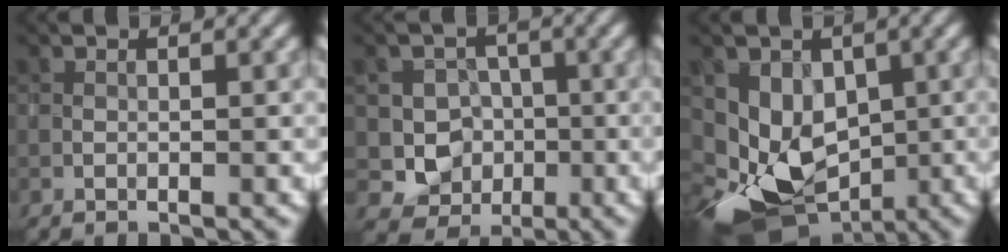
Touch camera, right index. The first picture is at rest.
{"total": 4.5, "force": [-0.5, 4.2, 1.3], "torque": [0.005, 0.000, -0.027]}
{"total": 8.2, "force": [-0.8, 6.3, 5.2], "torque": [-0.103, -0.018, -0.016]}